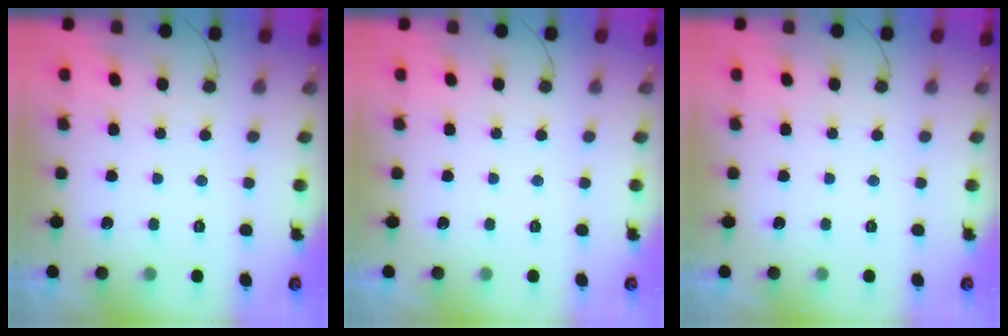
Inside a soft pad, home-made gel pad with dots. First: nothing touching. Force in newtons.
{"total": 0.0}
{"total": 0.0}